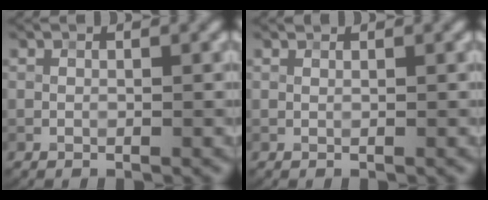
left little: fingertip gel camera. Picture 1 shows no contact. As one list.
[{"total": 0.0}]